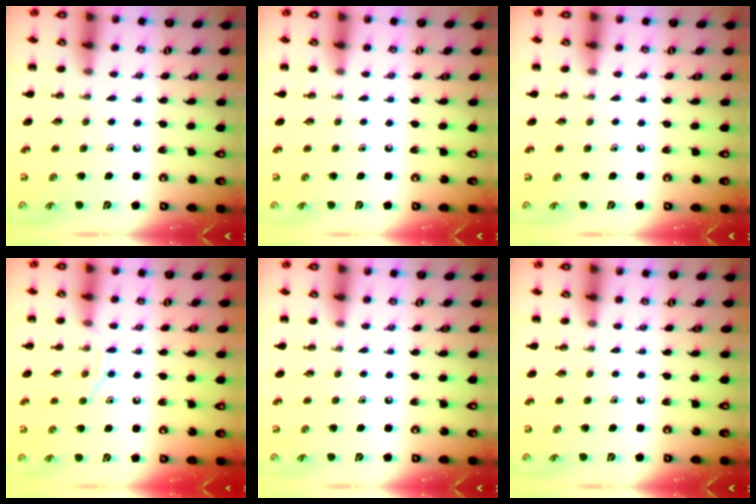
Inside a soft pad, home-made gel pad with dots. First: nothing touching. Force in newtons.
{"total": 0.0}
{"total": 0.0}
{"total": 7.0, "press": 6.9, "slide": 1.0}
{"total": 0.0}
{"total": 0.0}